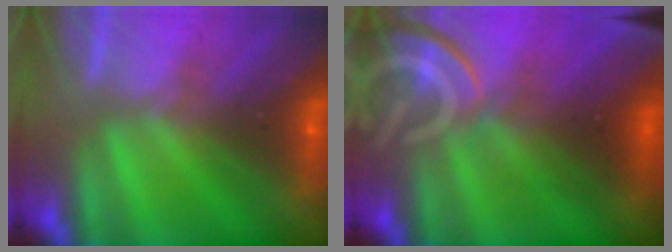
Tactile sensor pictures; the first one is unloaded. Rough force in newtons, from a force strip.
{"total": 9.3}